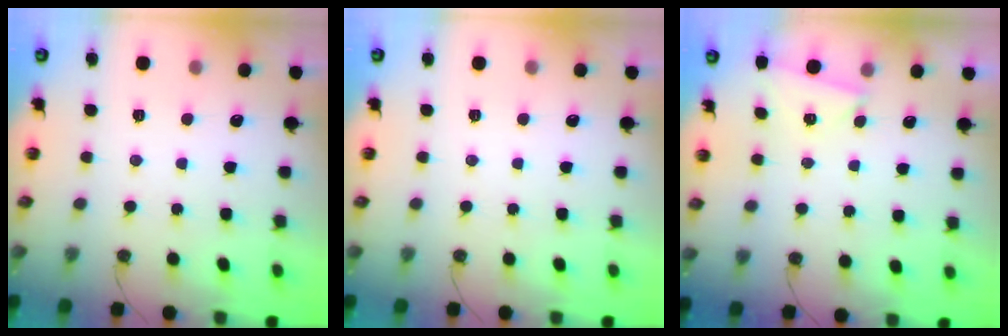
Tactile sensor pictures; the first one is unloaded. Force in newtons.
{"total": 0.0}
{"total": 2.4, "press": 2.3, "slide": 0.6}